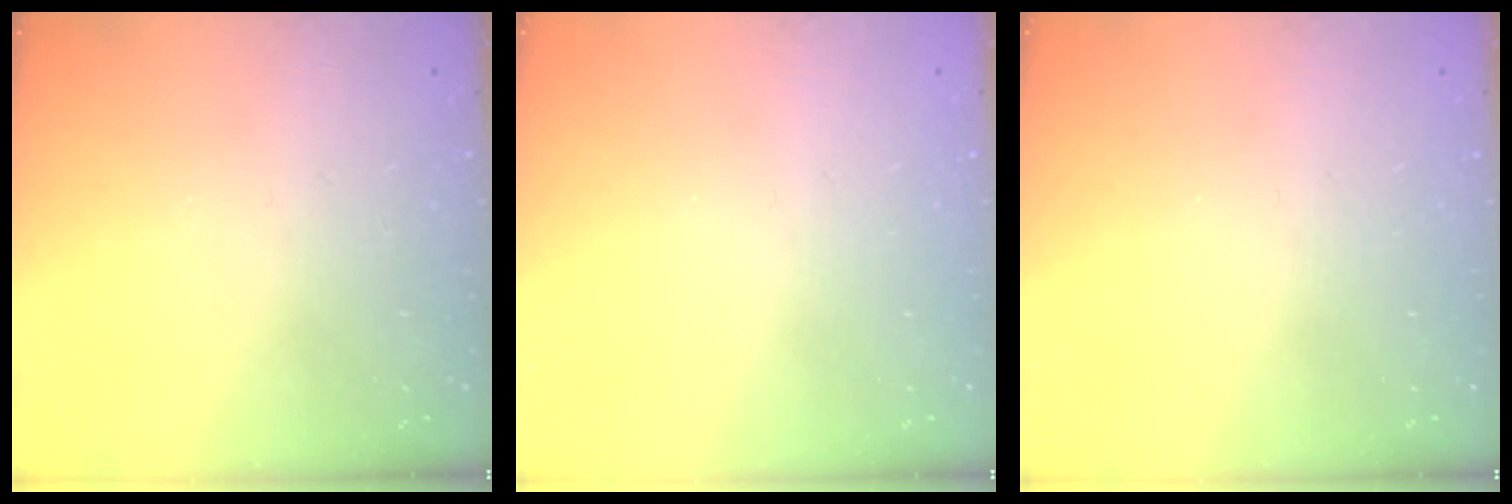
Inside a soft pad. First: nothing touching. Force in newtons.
{"total": 0.0}
{"total": 0.0}